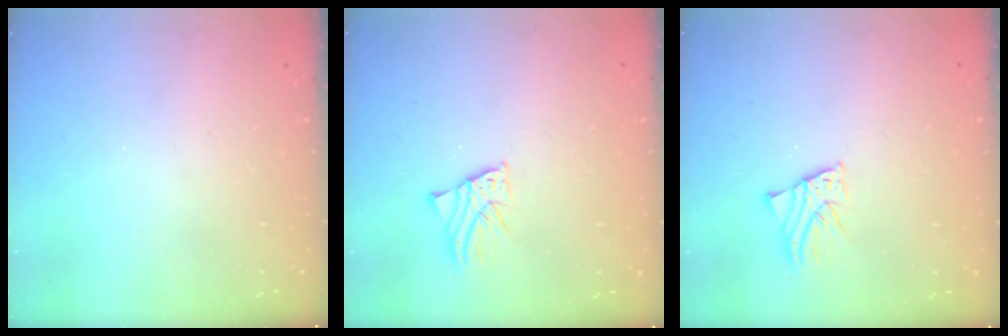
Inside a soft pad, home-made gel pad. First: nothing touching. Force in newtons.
{"total": 2.1, "press": 2.1, "slide": 0.2}
{"total": 2.1, "press": 2.1, "slide": 0.2}